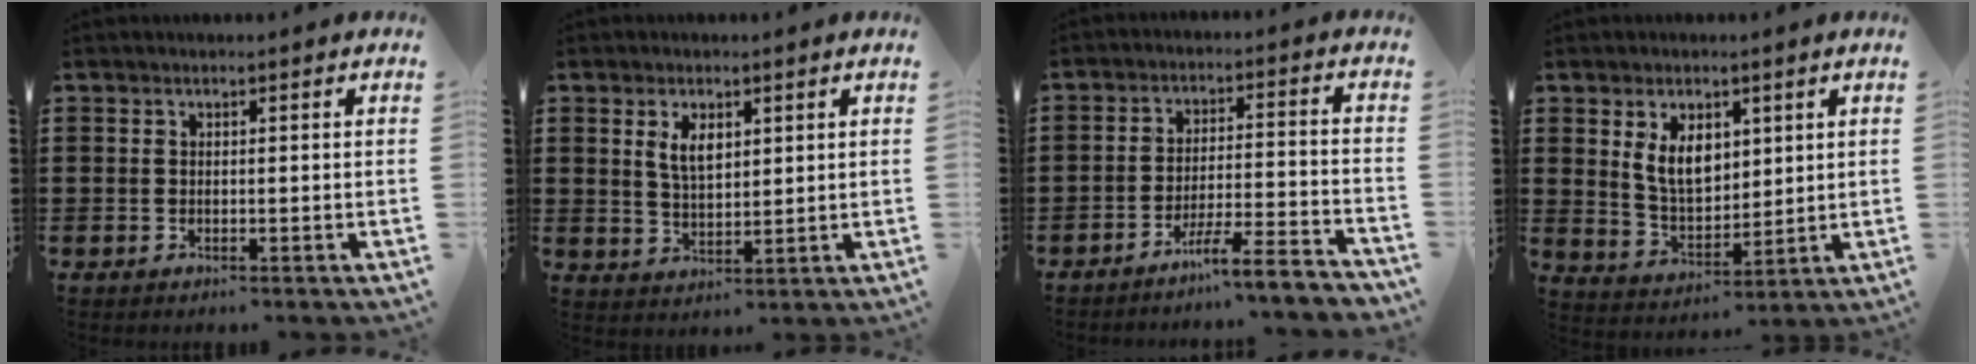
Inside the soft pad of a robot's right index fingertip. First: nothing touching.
{"total": 4.3, "force": [1.8, 2.1, 3.3], "torque": [-0.072, 0.006, 0.032]}
{"total": 7.0, "force": [-6.0, 0.0, 3.6], "torque": [-0.063, -0.005, -0.114]}
{"total": 7.0, "force": [2.7, 4.2, 4.9], "torque": [-0.109, 0.005, 0.046]}